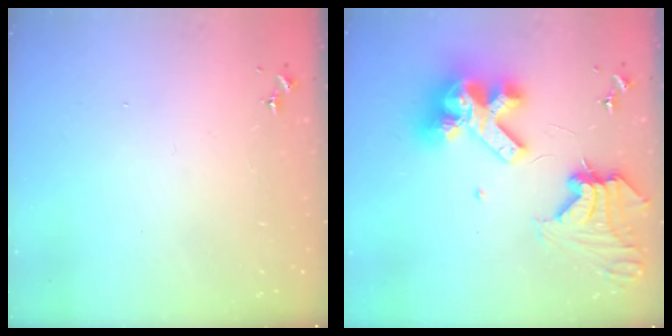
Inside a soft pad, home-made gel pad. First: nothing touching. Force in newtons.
{"total": 20.0, "press": 19.9, "slide": 2.4}